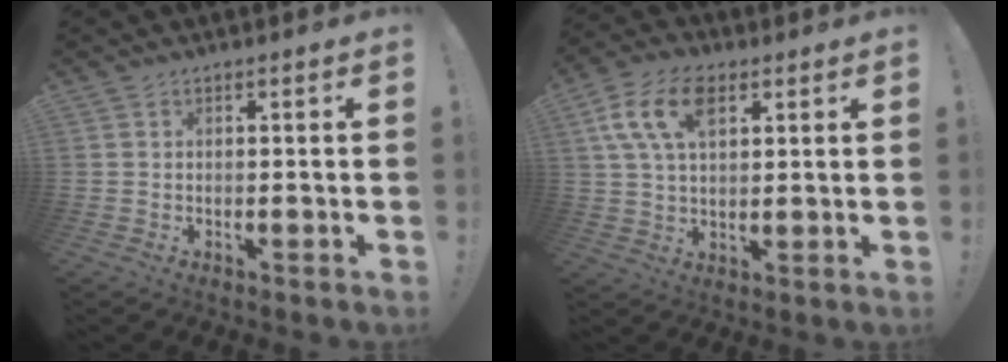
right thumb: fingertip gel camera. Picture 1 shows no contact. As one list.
[{"total": 12.7, "force": [5.1, 7.4, 8.9], "torque": [-0.167, -0.004, 0.094]}]